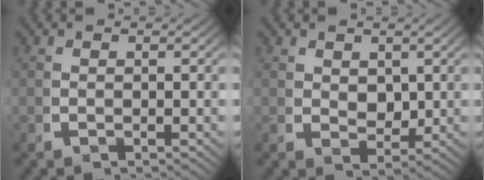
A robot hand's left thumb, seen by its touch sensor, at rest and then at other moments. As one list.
[{"total": 2.1, "force": [1.0, 1.4, 1.3], "torque": [-0.017, -0.016, 0.027]}]